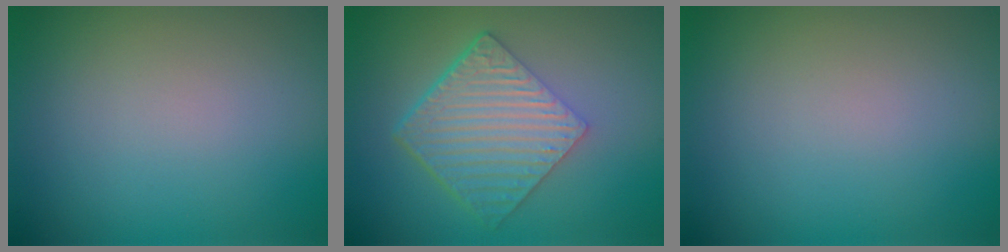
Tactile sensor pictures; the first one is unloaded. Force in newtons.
{"total": 6.3, "press": 4.3, "slide": 4.6}
{"total": 0.0}